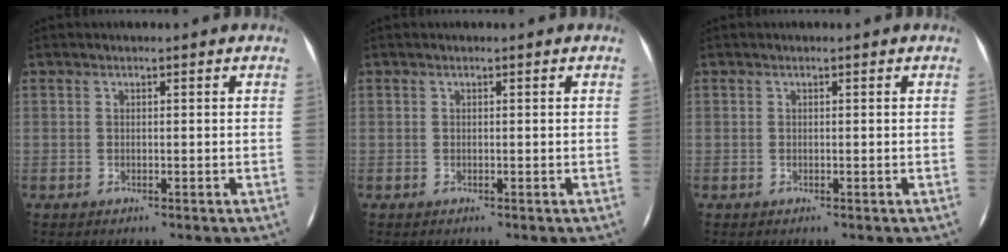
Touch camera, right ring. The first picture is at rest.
{"total": 0.0}
{"total": 0.0}